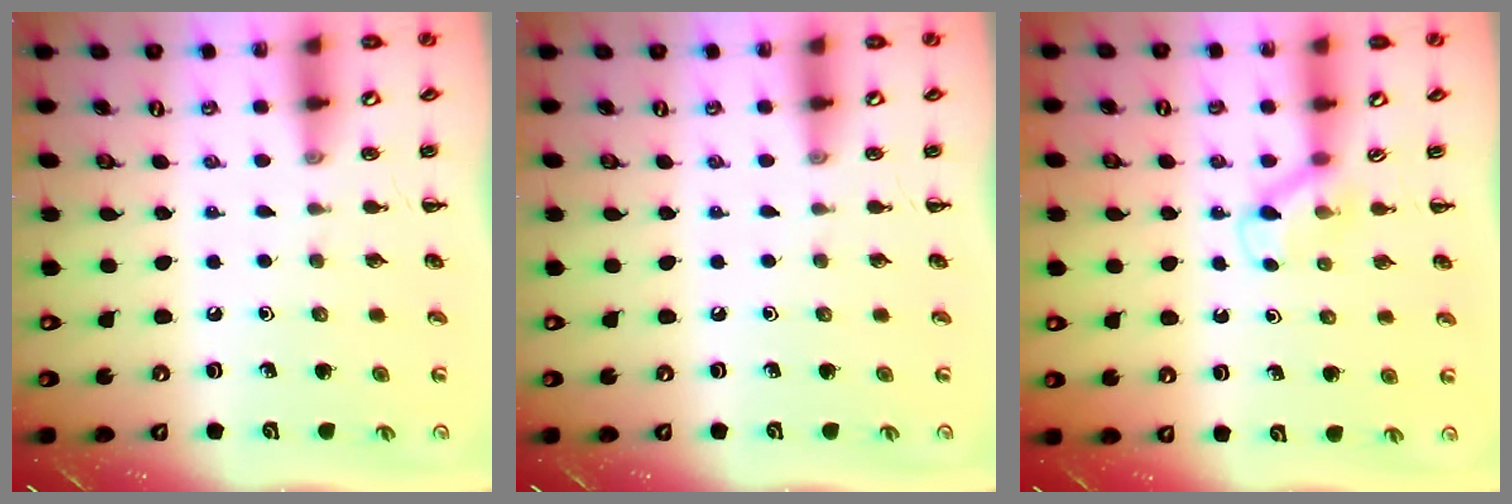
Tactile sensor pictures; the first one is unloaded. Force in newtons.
{"total": 0.0}
{"total": 2.9, "press": 2.7, "slide": 1.1}